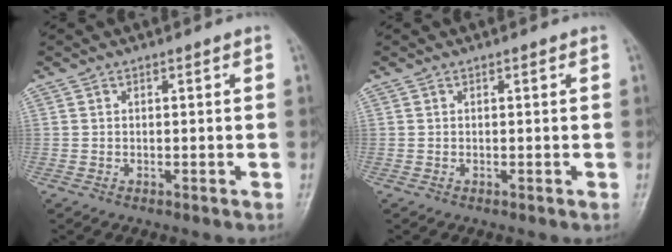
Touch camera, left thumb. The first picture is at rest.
{"total": 0.0}